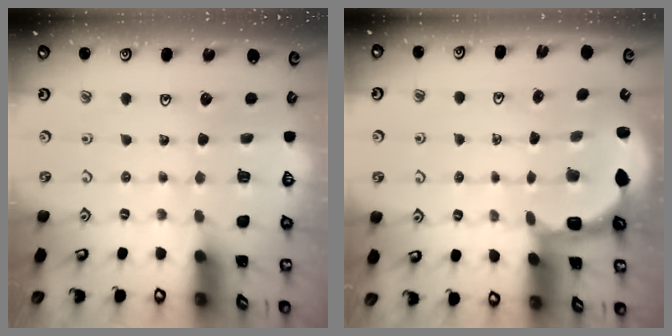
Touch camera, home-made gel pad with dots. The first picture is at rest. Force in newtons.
{"total": 2.5, "press": 2.3, "slide": 1.1}